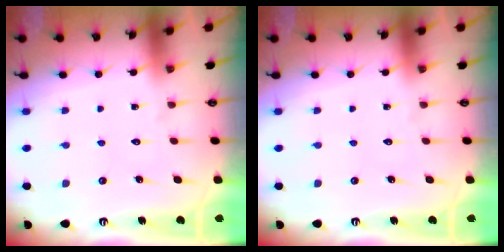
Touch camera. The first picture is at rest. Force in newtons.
{"total": 0.0}